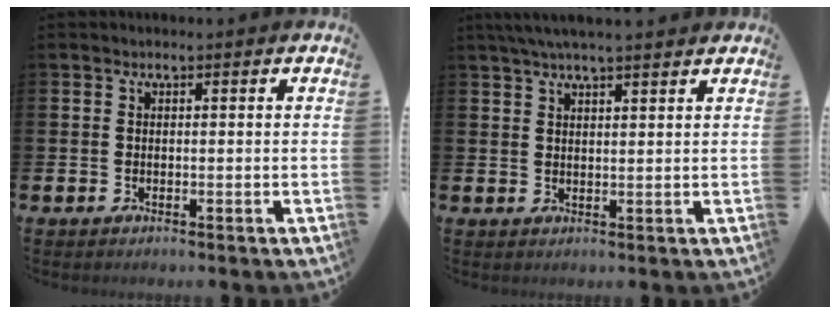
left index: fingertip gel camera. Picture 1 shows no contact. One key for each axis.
{"total": 4.0, "fx": 3.5, "fy": 0.3, "fz": 1.8, "tx": -0.040, "ty": -0.003, "tz": 0.064}